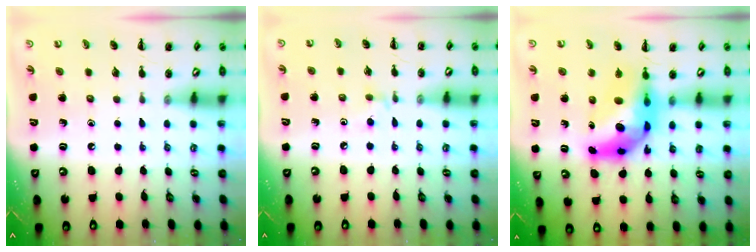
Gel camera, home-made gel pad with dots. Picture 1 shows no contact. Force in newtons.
{"total": 2.9, "press": 2.7, "slide": 1.2}
{"total": 11.2, "press": 10.5, "slide": 3.8}